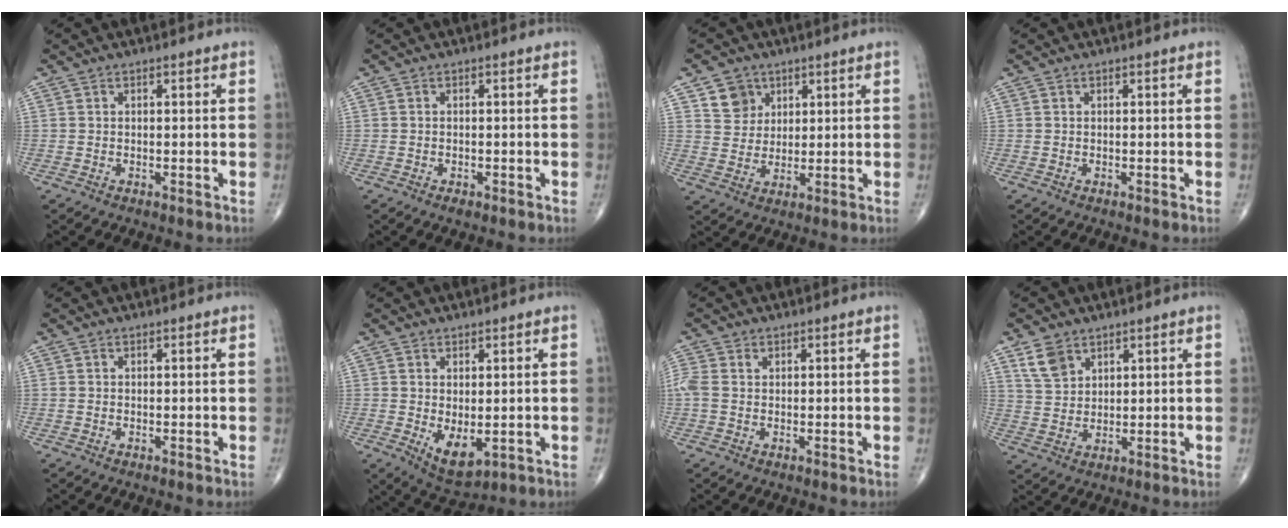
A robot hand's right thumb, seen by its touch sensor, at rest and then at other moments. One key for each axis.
{"total": 1.1, "fx": -0.6, "fy": 0.6, "fz": 0.7, "tx": -0.010, "ty": 0.003, "tz": -0.006}
{"total": 6.0, "fx": 3.0, "fy": 5.0, "fz": 1.3, "tx": 0.003, "ty": -0.017, "tz": 0.058}
{"total": 0.0}
{"total": 0.0}
{"total": 6.4, "fx": -0.8, "fy": 3.1, "fz": 5.5, "tx": -0.081, "ty": -0.014, "tz": 0.005}
{"total": 3.1, "fx": 0.6, "fy": 2.1, "fz": 2.2, "tx": -0.071, "ty": 0.016, "tz": 0.015}
{"total": 5.5, "fx": 3.5, "fy": 3.6, "fz": 2.4, "tx": -0.031, "ty": -0.015, "tz": 0.076}